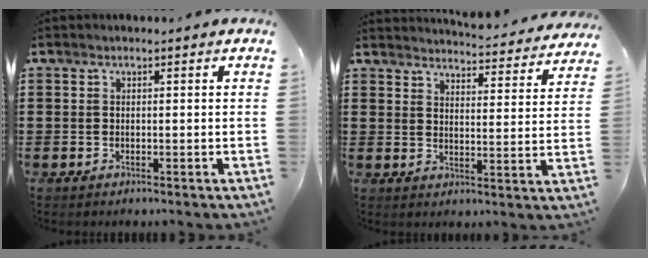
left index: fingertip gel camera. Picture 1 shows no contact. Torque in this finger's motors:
{"motor_torque": [2.14, 0.00, 0.49, 0.11]}